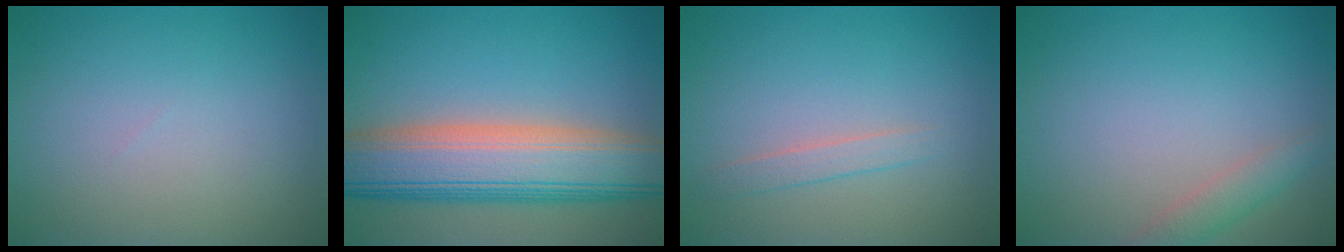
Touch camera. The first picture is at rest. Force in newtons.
{"total": 10.7, "press": 10.7, "slide": 0.4}
{"total": 1.3, "press": 1.3, "slide": 0.1}
{"total": 1.9, "press": 1.9, "slide": 0.1}